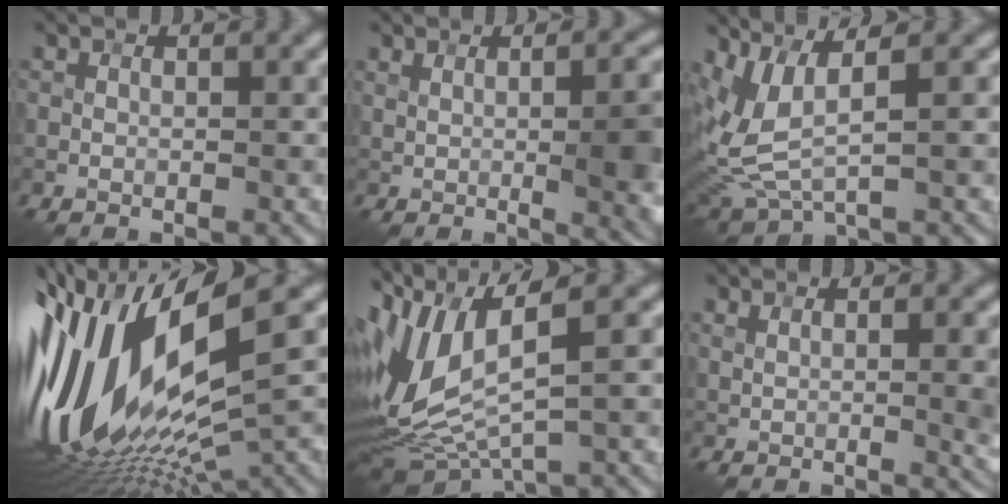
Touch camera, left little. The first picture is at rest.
{"total": 9.6, "force": [0.8, 3.5, 8.9], "torque": [-0.076, 0.019, 0.013]}
{"total": 5.5, "force": [1.9, 2.0, 4.7], "torque": [-0.124, -0.008, 0.049]}
{"total": 18.4, "force": [0.4, 6.6, 17.2], "torque": [-0.342, -0.023, 0.013]}
{"total": 9.3, "force": [1.1, 4.0, 8.3], "torque": [-0.202, -0.014, 0.030]}
{"total": 5.9, "force": [1.3, 2.4, 5.2], "torque": [-0.038, 0.015, 0.018]}